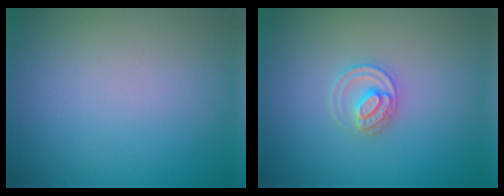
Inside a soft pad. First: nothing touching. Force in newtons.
{"total": 2.2, "press": 2.2, "slide": 0.2}